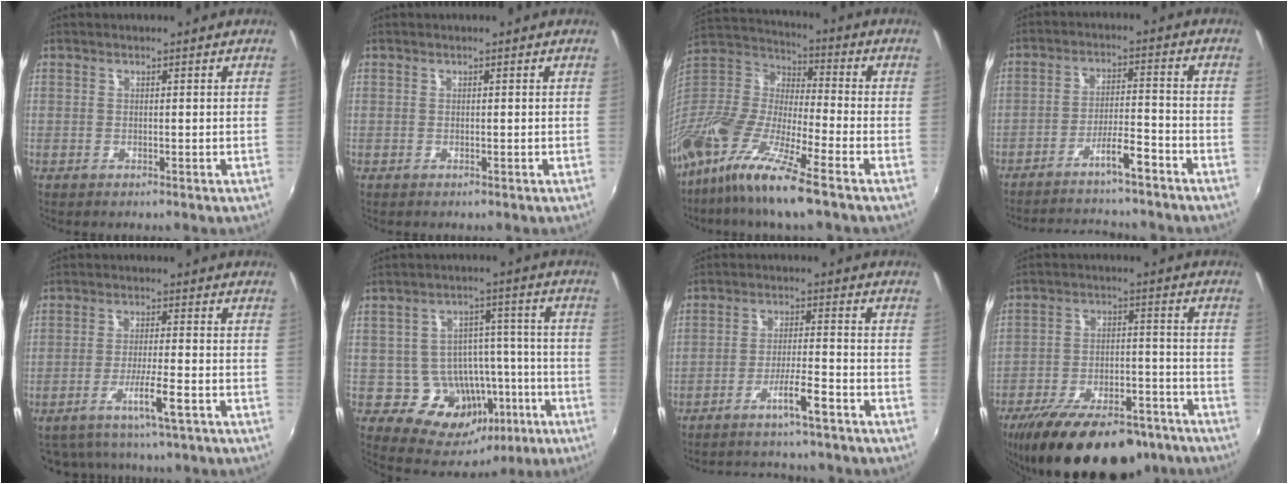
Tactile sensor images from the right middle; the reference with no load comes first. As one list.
[{"total": 0.0}, {"total": 19.9, "force": [-13.0, 3.9, 14.7], "torque": [-0.296, -0.027, -0.257]}, {"total": 11.8, "force": [-10.6, 1.4, 5.1], "torque": [-0.108, 0.017, -0.163]}, {"total": 5.7, "force": [-3.8, 0.8, 4.2], "torque": [-0.083, -0.010, -0.062]}, {"total": 14.4, "force": [-5.7, 11.5, 6.5], "torque": [-0.118, 0.031, -0.051]}, {"total": 7.7, "force": [-6.8, 0.5, 3.6], "torque": [-0.076, 0.001, -0.106]}, {"total": 24.5, "force": [-19.0, 9.5, 12.3], "torque": [-0.230, -0.011, -0.267]}]